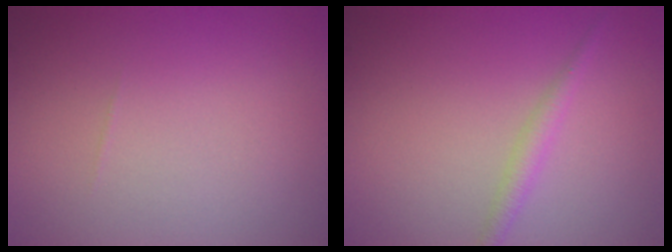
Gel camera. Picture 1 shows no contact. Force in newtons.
{"total": 1.4, "press": 1.4, "slide": 0.0}